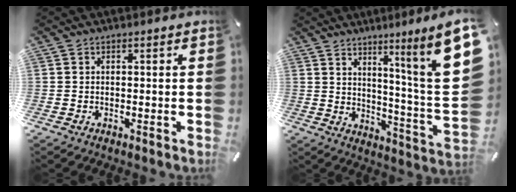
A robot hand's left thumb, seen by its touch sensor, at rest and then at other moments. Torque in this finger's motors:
{"motor_torque": [2.65, 2.36, 1.13, -1.07, 0.21]}